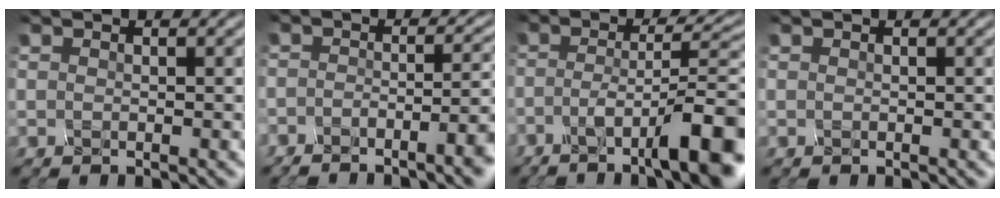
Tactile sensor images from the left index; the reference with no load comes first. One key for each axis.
{"total": 4.9, "fx": -4.2, "fy": 0.6, "fz": 2.6, "tx": -0.037, "ty": 0.000, "tz": -0.046}
{"total": 9.2, "fx": -5.0, "fy": 1.4, "fz": 7.5, "tx": -0.123, "ty": 0.007, "tz": -0.064}
{"total": 0.0}